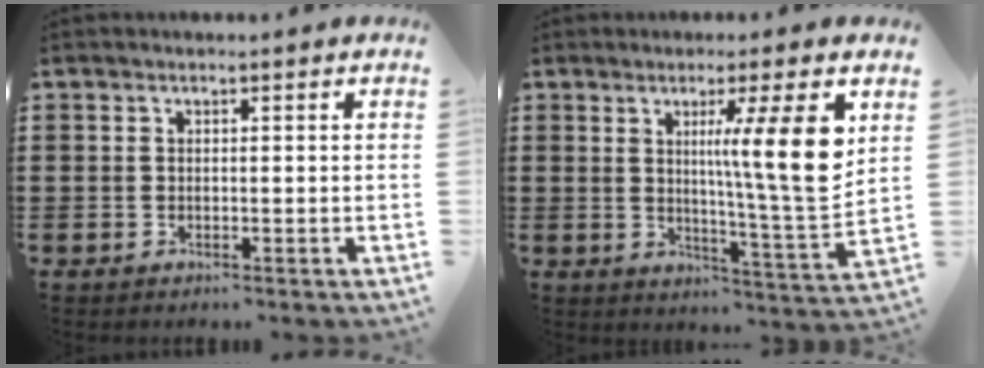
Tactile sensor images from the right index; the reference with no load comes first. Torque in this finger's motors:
{"motor_torque": [0.65, -0.12, 0.58, 0.10]}